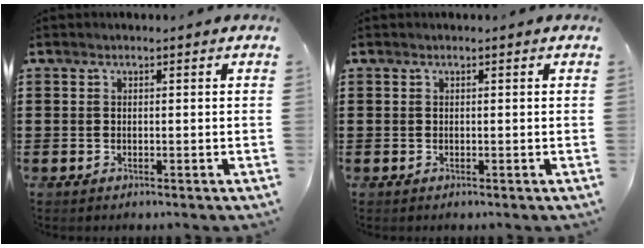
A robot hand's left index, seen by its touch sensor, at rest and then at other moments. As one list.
[{"total": 0.0}]